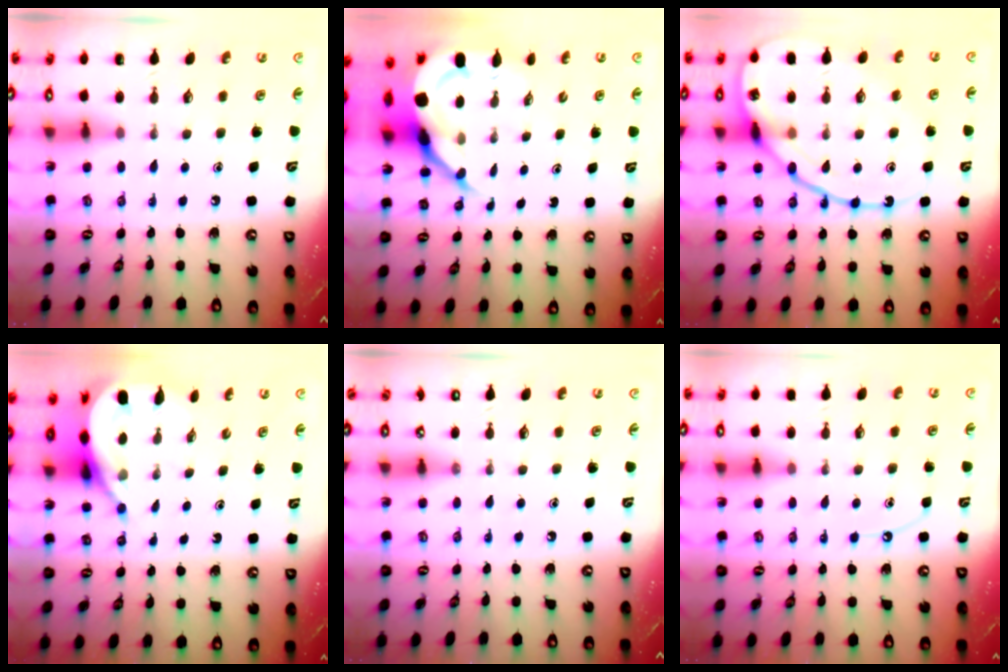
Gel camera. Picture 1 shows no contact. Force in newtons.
{"total": 9.9, "press": 9.8, "slide": 1.2}
{"total": 16.4, "press": 16.3, "slide": 1.6}
{"total": 7.7, "press": 7.7, "slide": 0.7}
{"total": 3.2, "press": 3.2, "slide": 0.4}
{"total": 5.3, "press": 5.2, "slide": 0.6}